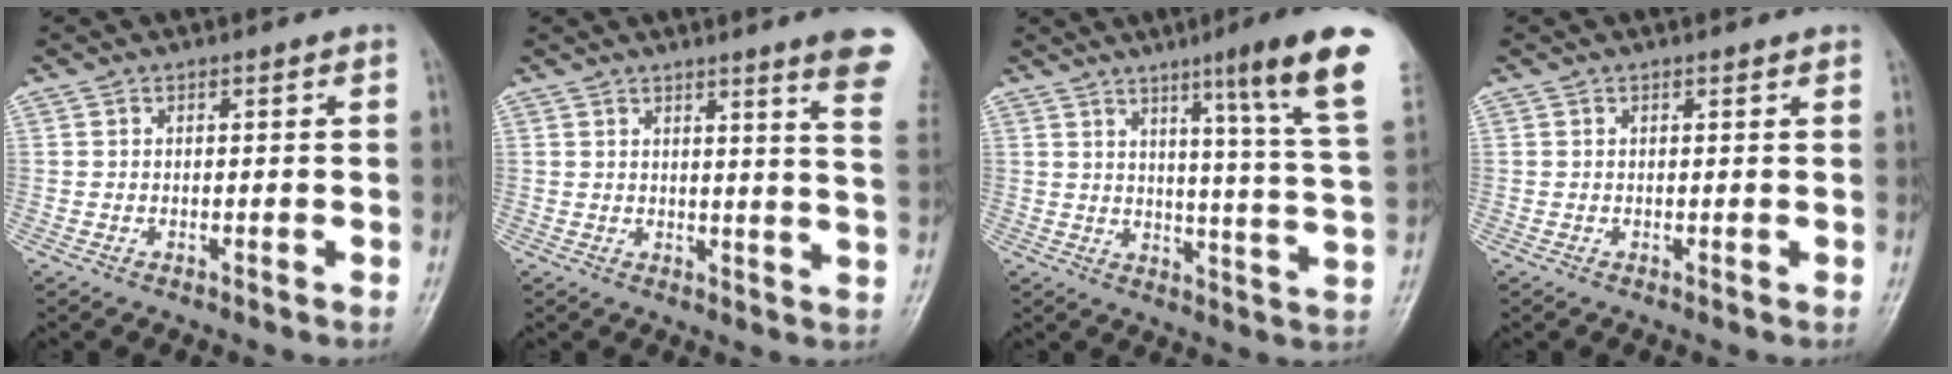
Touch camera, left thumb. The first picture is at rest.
{"total": 11.4, "force": [7.8, 0.2, 8.3], "torque": [-0.087, -0.040, 0.073]}
{"total": 17.4, "force": [9.6, 0.2, 14.4], "torque": [-0.182, -0.052, 0.118]}
{"total": 0.8, "force": [0.6, 0.3, 0.4], "torque": [-0.004, 0.003, 0.005]}